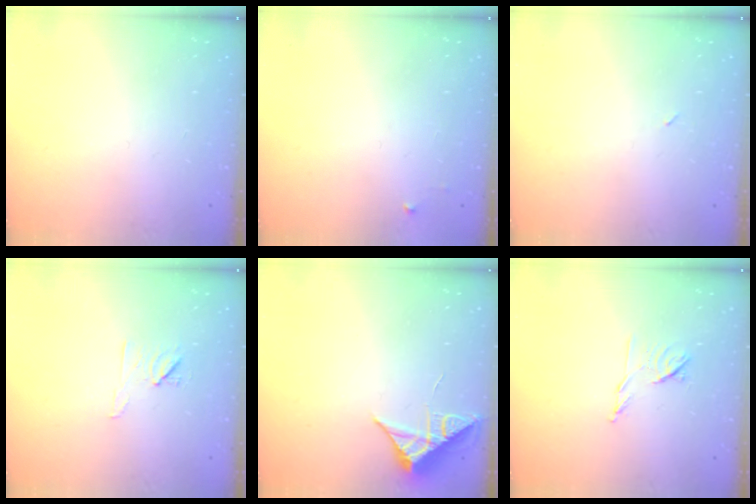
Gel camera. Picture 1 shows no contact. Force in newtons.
{"total": 2.5, "press": 2.5, "slide": 0.4}
{"total": 2.1, "press": 1.9, "slide": 1.0}
{"total": 7.3, "press": 7.2, "slide": 1.3}
{"total": 7.7, "press": 7.7, "slide": 0.4}
{"total": 7.1, "press": 7.0, "slide": 1.2}